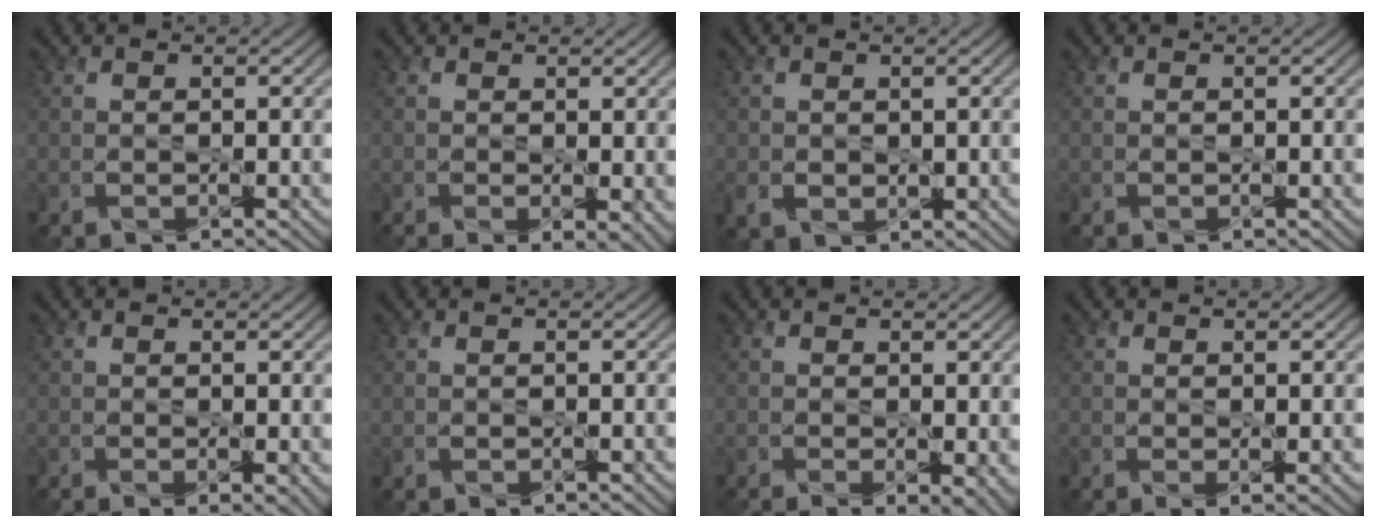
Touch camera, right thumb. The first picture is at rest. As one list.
[{"total": 3.1, "force": [-0.4, 1.0, 2.9], "torque": [-0.051, -0.010, -0.004]}, {"total": 2.3, "force": [0.2, 2.0, 1.1], "torque": [-0.030, -0.008, 0.005]}, {"total": 0.0}, {"total": 2.4, "force": [-0.6, 0.6, 2.3], "torque": [-0.042, -0.010, -0.007]}, {"total": 0.0}, {"total": 4.3, "force": [-1.3, 1.4, 3.9], "torque": [-0.060, -0.014, -0.012]}, {"total": 0.9, "force": [0.2, 0.1, 0.8], "torque": [-0.014, -0.004, 0.002]}]